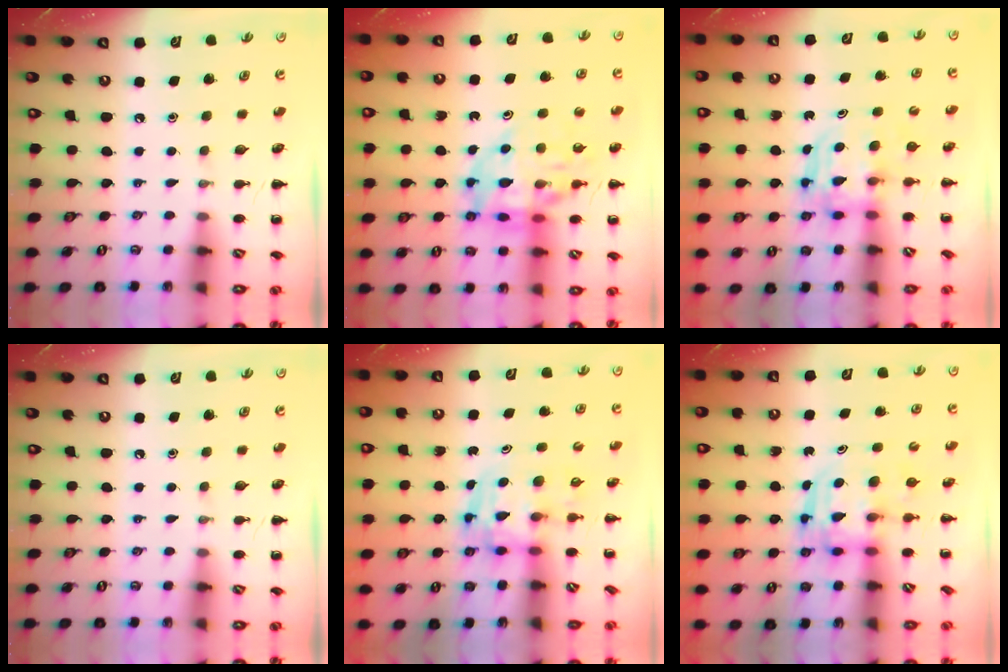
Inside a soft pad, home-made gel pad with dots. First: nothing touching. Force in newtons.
{"total": 16.0, "press": 15.6, "slide": 3.8}
{"total": 3.8, "press": 3.7, "slide": 0.2}
{"total": 0.0}
{"total": 3.7, "press": 3.6, "slide": 0.6}
{"total": 3.1, "press": 3.1, "slide": 0.3}